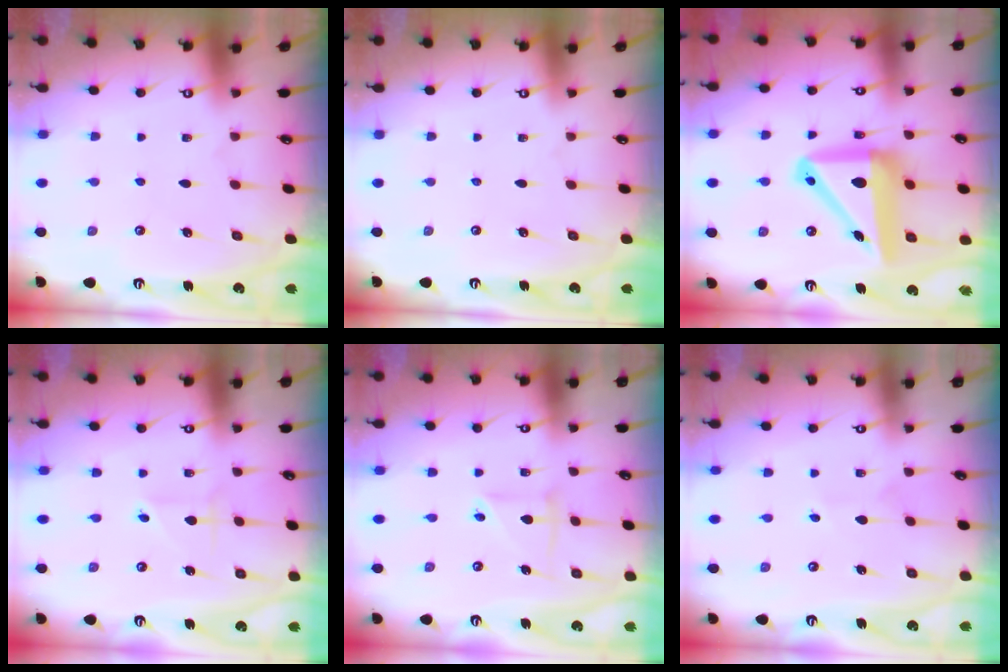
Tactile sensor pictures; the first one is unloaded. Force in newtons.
{"total": 0.0}
{"total": 14.7, "press": 14.5, "slide": 2.7}
{"total": 2.9, "press": 2.9, "slide": 0.2}
{"total": 4.0, "press": 3.9, "slide": 0.7}
{"total": 2.8, "press": 2.7, "slide": 0.3}